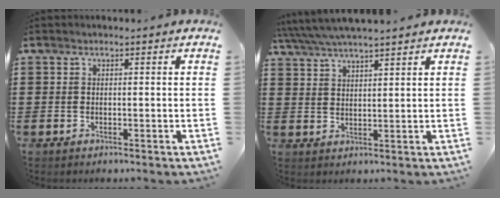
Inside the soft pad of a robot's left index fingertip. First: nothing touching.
{"total": 4.3, "force": [3.9, 0.0, 1.7], "torque": [-0.045, -0.014, 0.070]}